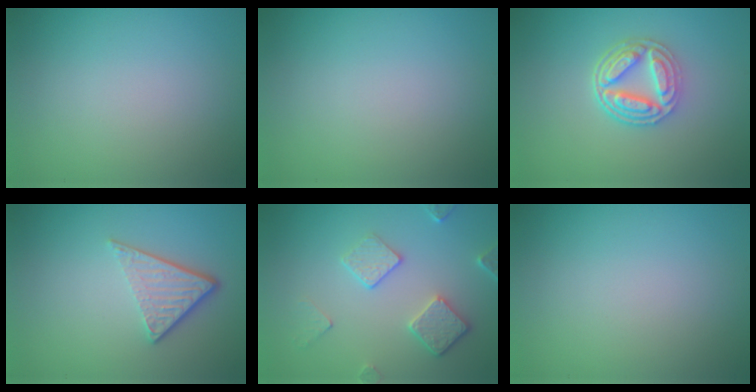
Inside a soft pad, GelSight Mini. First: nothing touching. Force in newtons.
{"total": 0.0}
{"total": 4.6, "press": 3.7, "slide": 2.7}
{"total": 3.8, "press": 2.6, "slide": 2.8}
{"total": 3.6, "press": 3.0, "slide": 2.0}
{"total": 0.0}